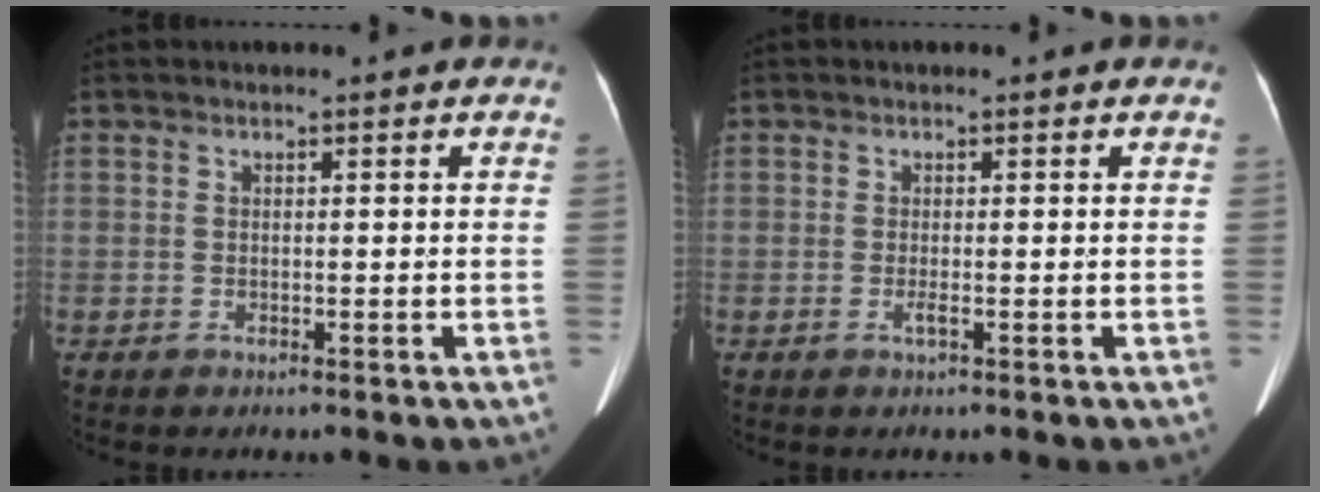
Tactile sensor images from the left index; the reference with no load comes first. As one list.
[{"total": 0.6, "force": [-0.1, -0.2, 0.5], "torque": [-0.011, -0.001, -0.002]}]